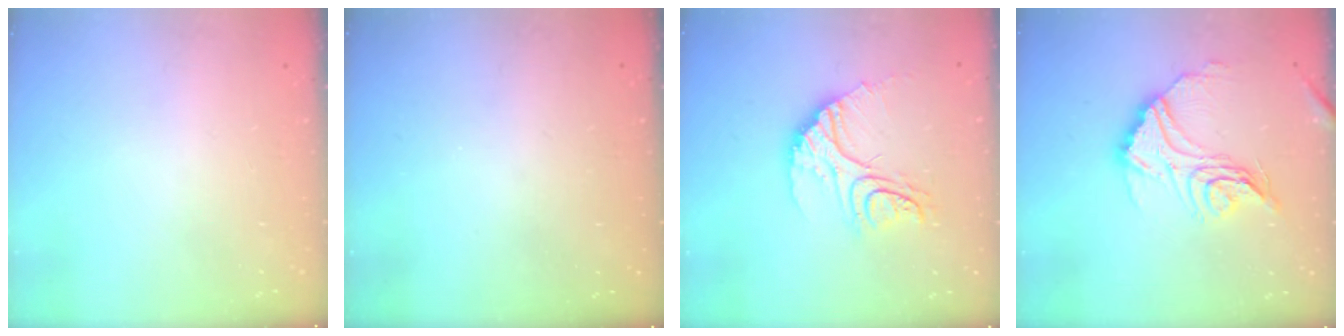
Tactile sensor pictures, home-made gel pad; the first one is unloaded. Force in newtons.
{"total": 2.9, "press": 2.8, "slide": 0.8}
{"total": 16.3, "press": 16.2, "slide": 1.9}
{"total": 16.5, "press": 16.4, "slide": 1.2}